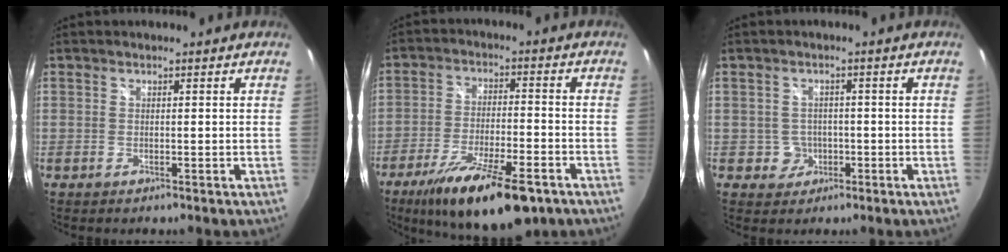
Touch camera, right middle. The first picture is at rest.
{"total": 17.7, "force": [-11.5, 5.3, 12.4], "torque": [-0.225, -0.036, -0.183]}
{"total": 3.5, "force": [-1.0, 3.4, 0.2], "torque": [-0.008, 0.010, -0.010]}